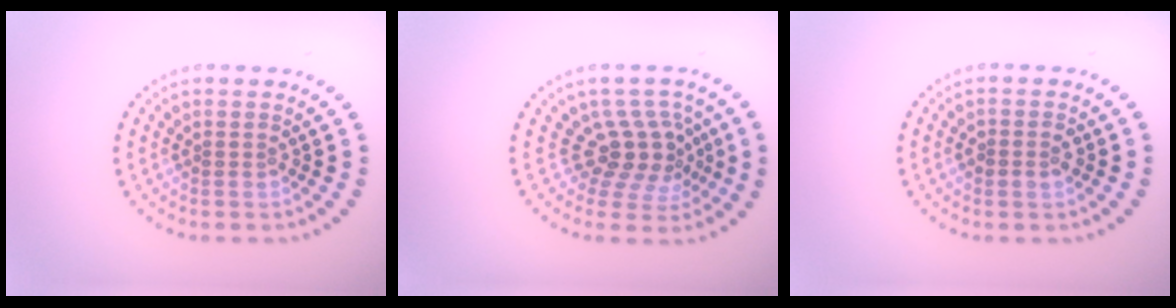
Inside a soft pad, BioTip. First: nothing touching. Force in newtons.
{"total": 3.6, "press": 2.8, "slide": 2.3}
{"total": 1.5, "press": 1.5, "slide": 0.3}